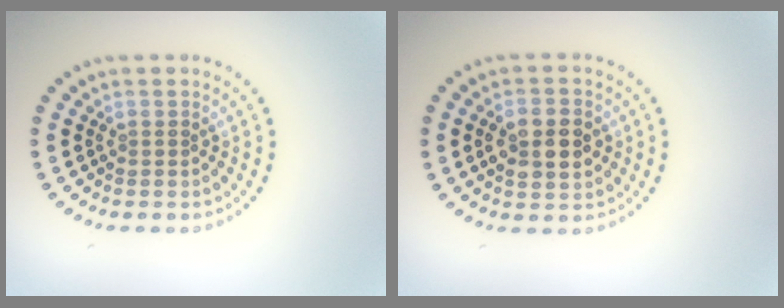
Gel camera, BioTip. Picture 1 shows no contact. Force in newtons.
{"total": 4.6, "press": 4.6, "slide": 0.2}